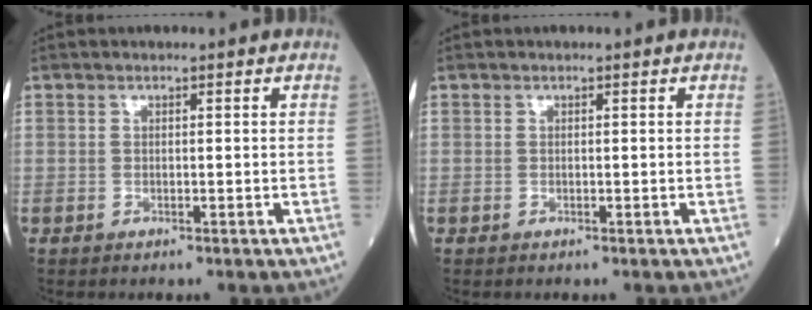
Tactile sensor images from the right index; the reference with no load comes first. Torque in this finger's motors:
{"motor_torque": [0.00, 0.00, 0.00, 0.00]}